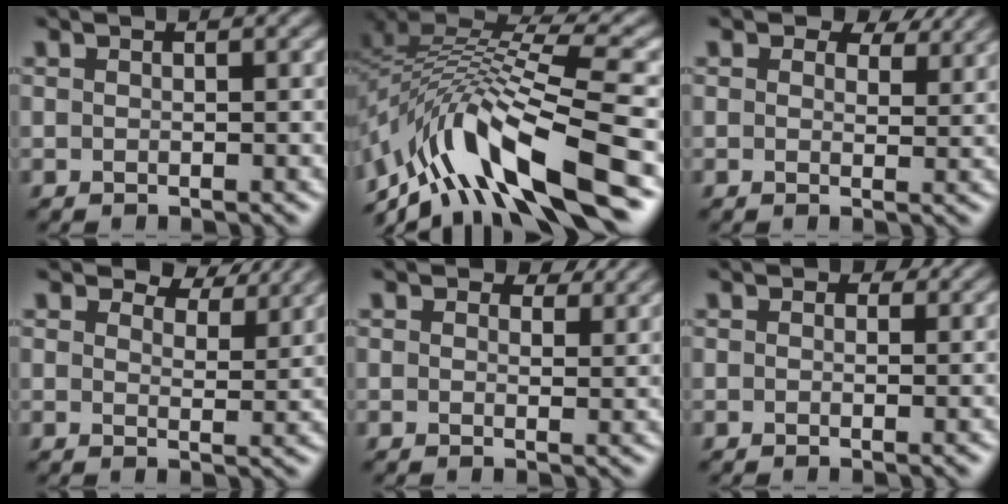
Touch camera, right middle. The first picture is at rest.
{"total": 11.9, "force": [-6.6, 3.8, 9.1], "torque": [-0.184, 0.024, -0.111]}
{"total": 4.1, "force": [3.0, 2.0, 2.0], "torque": [-0.036, -0.003, 0.036]}
{"total": 4.5, "force": [4.0, 1.4, 1.6], "torque": [-0.037, 0.001, 0.052]}
{"total": 2.3, "force": [1.8, 1.1, 0.9], "torque": [-0.020, -0.003, 0.021]}
{"total": 0.7, "force": [0.4, 0.5, 0.3], "torque": [-0.005, -0.004, 0.000]}